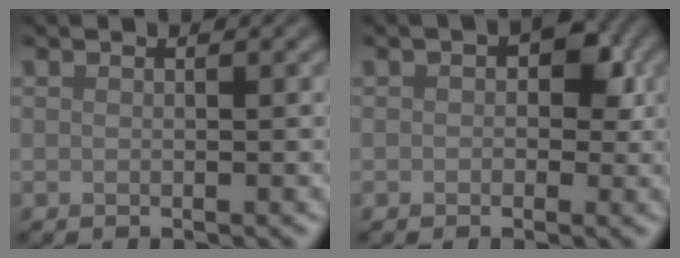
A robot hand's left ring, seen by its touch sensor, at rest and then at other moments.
{"total": 2.6, "force": [0.4, 1.9, 1.8], "torque": [-0.009, 0.007, -0.002]}